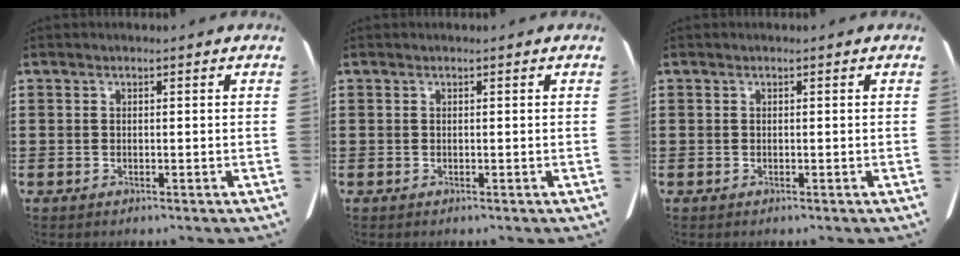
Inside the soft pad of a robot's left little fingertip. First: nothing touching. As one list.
[{"total": 0.0}, {"total": 0.0}]